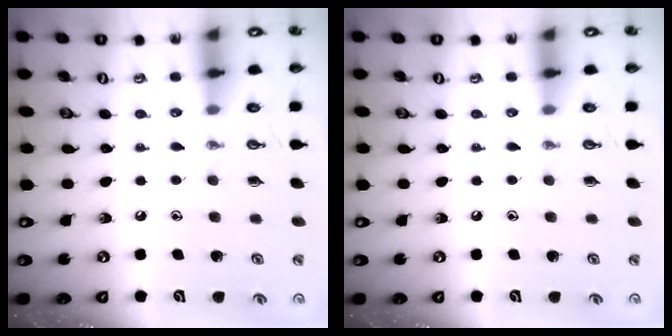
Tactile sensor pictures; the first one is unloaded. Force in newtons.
{"total": 0.0}